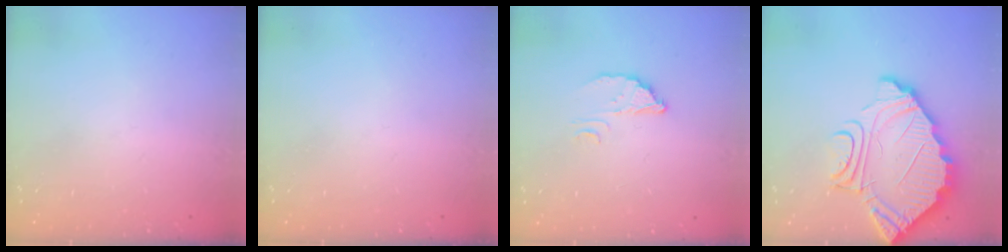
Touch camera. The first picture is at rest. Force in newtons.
{"total": 0.0}
{"total": 2.8, "press": 2.8, "slide": 0.2}
{"total": 12.6, "press": 12.6, "slide": 0.9}